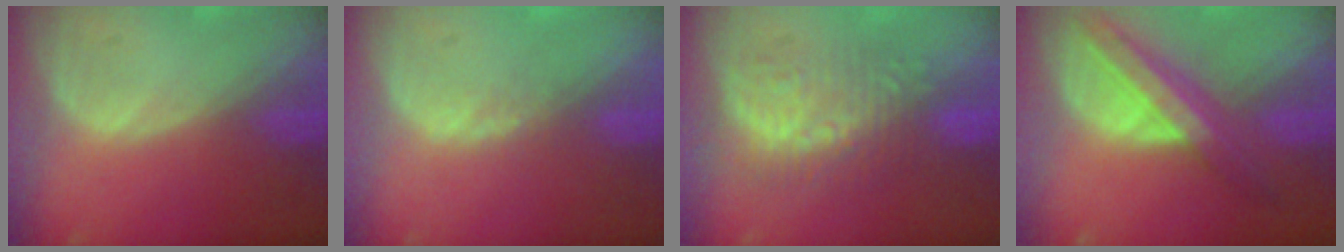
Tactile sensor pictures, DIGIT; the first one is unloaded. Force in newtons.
{"total": 1.3, "press": 1.1, "slide": 0.7}
{"total": 9.3, "press": 8.4, "slide": 3.9}
{"total": 8.5, "press": 7.2, "slide": 4.4}